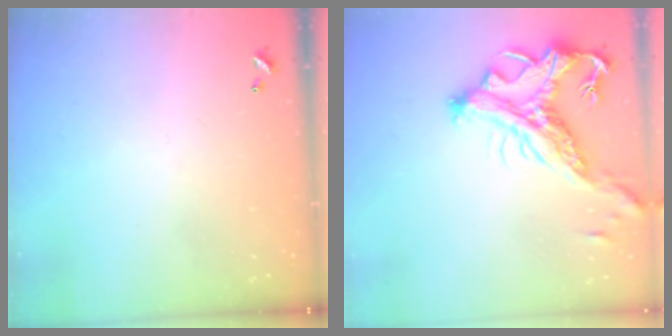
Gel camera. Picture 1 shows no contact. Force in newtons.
{"total": 5.9, "press": 5.6, "slide": 1.8}